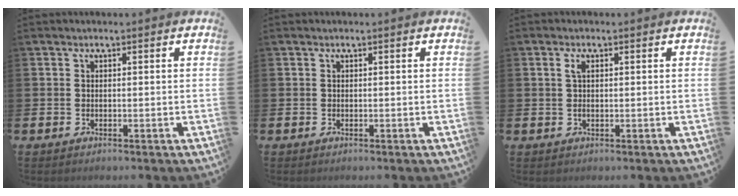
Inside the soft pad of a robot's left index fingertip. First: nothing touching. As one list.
[{"total": 0.0}, {"total": 1.5, "force": [0.5, 0.7, 1.3], "torque": [-0.023, 0.003, 0.006]}]